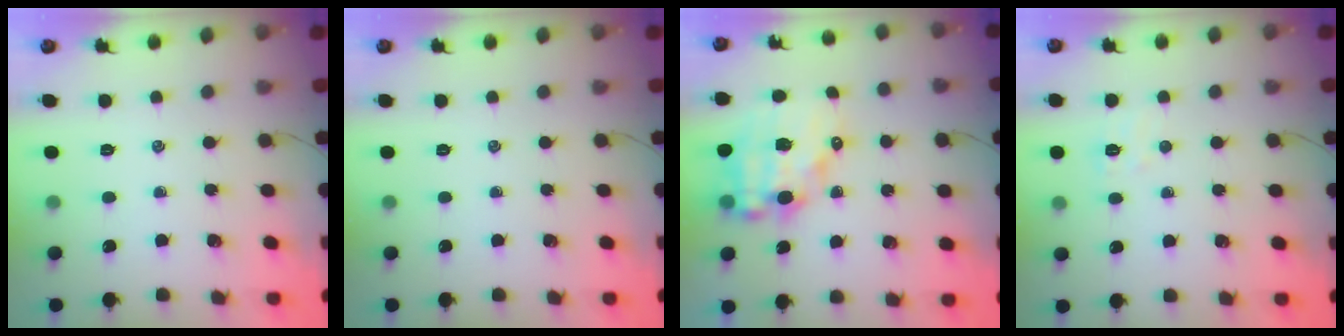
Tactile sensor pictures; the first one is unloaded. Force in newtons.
{"total": 0.0}
{"total": 11.3, "press": 10.9, "slide": 2.8}
{"total": 4.5, "press": 4.4, "slide": 1.1}